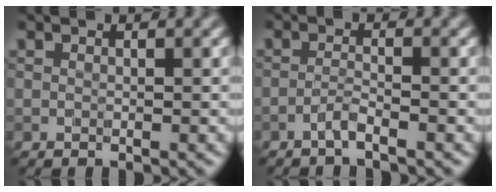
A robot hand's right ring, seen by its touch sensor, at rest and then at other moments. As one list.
[{"total": 1.2, "force": [-1.0, -0.1, 0.7], "torque": [-0.010, 0.006, -0.026]}]